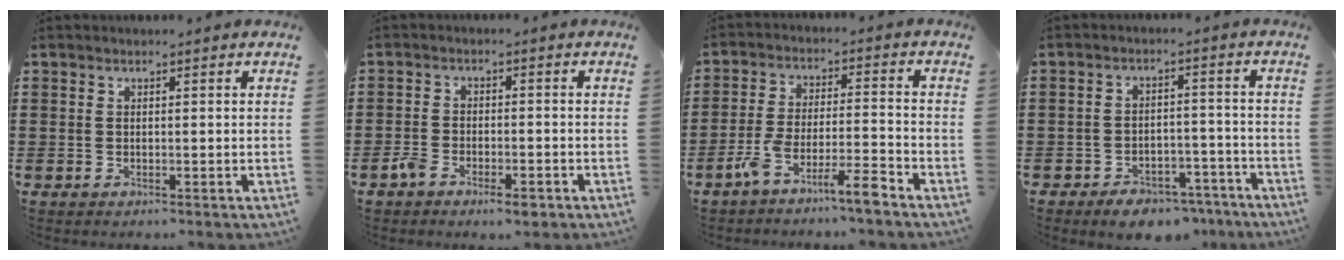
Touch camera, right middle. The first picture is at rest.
{"total": 3.6, "force": [-2.5, 1.4, 2.1], "torque": [-0.049, 0.003, -0.051]}
{"total": 7.2, "force": [-5.9, 0.3, 4.2], "torque": [-0.094, -0.008, -0.115]}
{"total": 4.9, "force": [-4.6, 1.2, 1.1], "torque": [-0.018, 0.015, -0.092]}